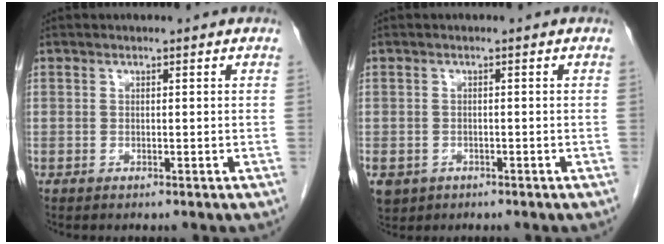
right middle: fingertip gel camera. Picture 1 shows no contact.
{"total": 6.6, "force": [-3.0, 5.3, 2.3], "torque": [-0.067, -0.006, -0.042]}